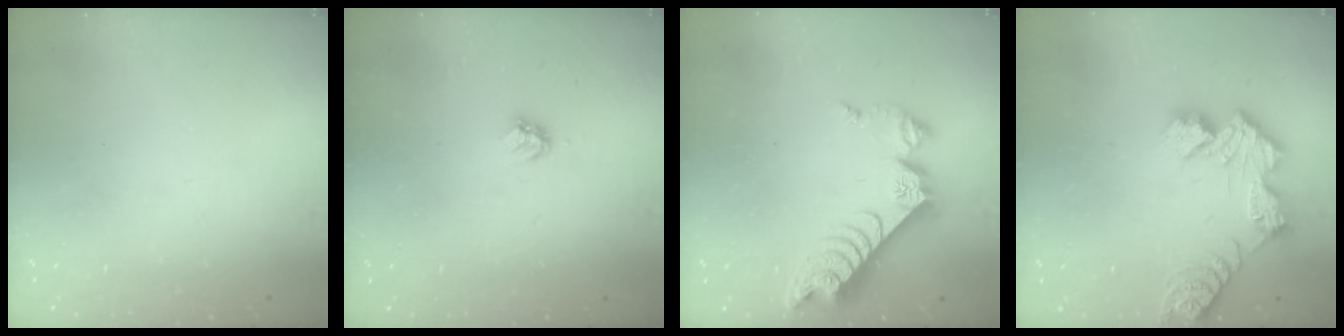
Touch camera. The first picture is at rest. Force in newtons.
{"total": 3.5, "press": 3.4, "slide": 0.3}
{"total": 11.0, "press": 11.0, "slide": 1.0}
{"total": 11.5, "press": 11.5, "slide": 0.8}